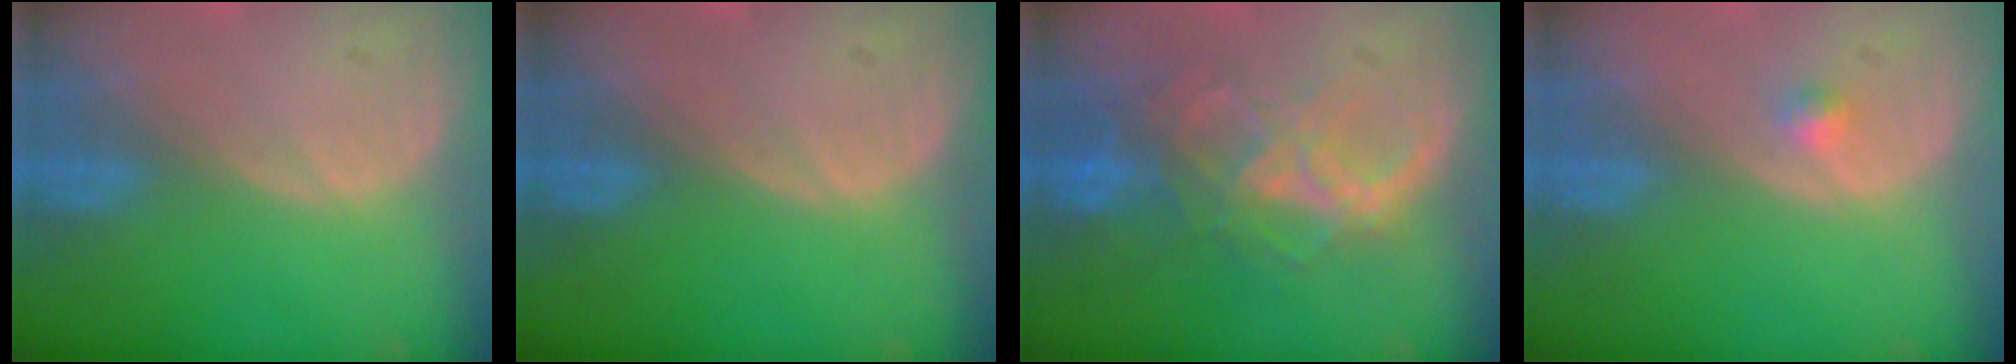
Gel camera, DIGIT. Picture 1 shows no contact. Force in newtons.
{"total": 0.0}
{"total": 8.8, "press": 7.4, "slide": 4.7}
{"total": 1.2, "press": 1.1, "slide": 0.6}